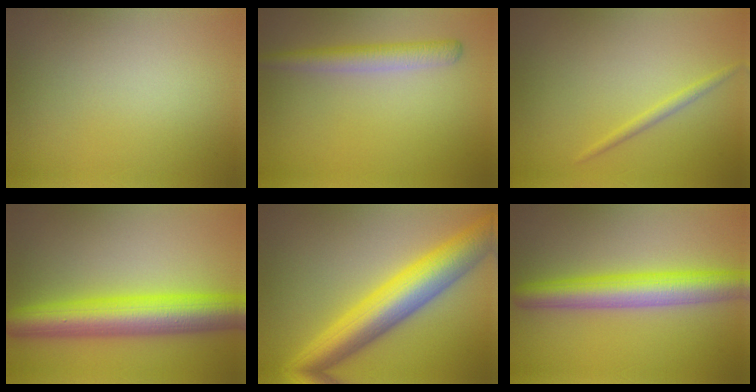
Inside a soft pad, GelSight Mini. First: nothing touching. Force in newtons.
{"total": 2.8, "press": 2.8, "slide": 0.1}
{"total": 1.0, "press": 1.0, "slide": 0.1}
{"total": 8.1, "press": 8.1, "slide": 0.2}
{"total": 8.7, "press": 8.7, "slide": 0.1}
{"total": 5.9, "press": 5.9, "slide": 0.3}